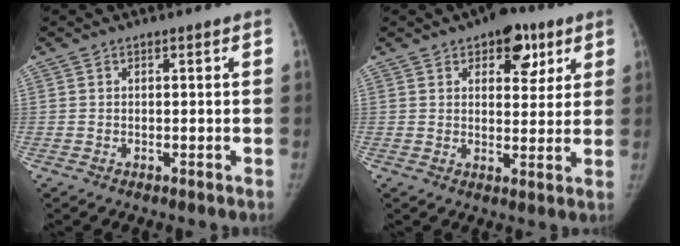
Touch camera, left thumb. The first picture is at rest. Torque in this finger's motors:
{"motor_torque": [1.04, 0.49, 0.73, -0.46, 0.18]}